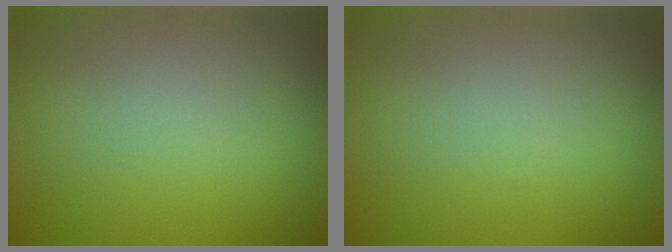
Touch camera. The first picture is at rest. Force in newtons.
{"total": 0.0}